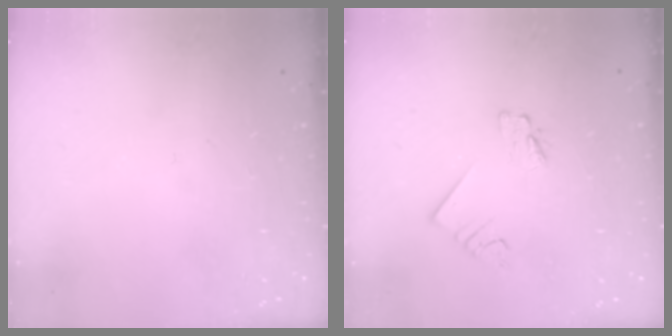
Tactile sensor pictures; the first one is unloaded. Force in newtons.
{"total": 1.7, "press": 1.7, "slide": 0.0}